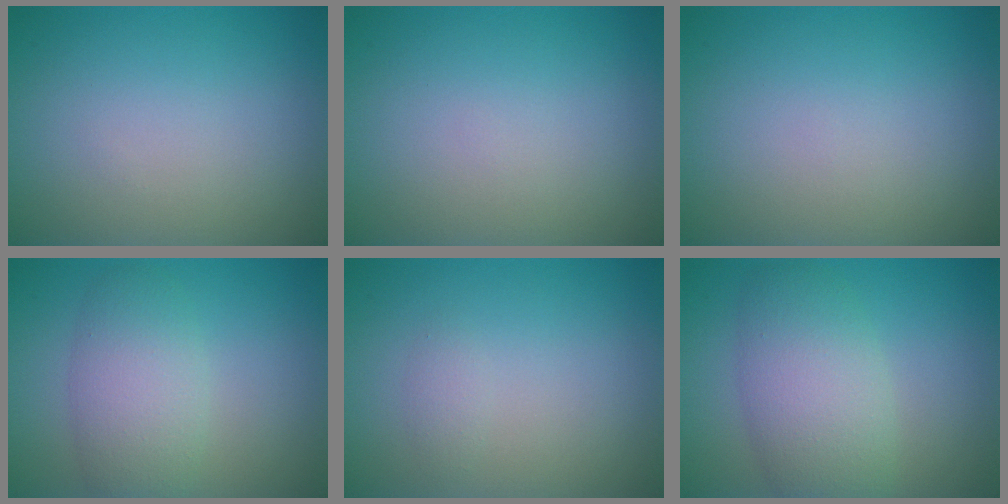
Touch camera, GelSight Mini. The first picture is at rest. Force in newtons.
{"total": 0.0}
{"total": 0.0}
{"total": 4.3, "press": 4.3, "slide": 0.2}
{"total": 0.8, "press": 0.8, "slide": 0.0}
{"total": 6.4, "press": 6.4, "slide": 0.1}